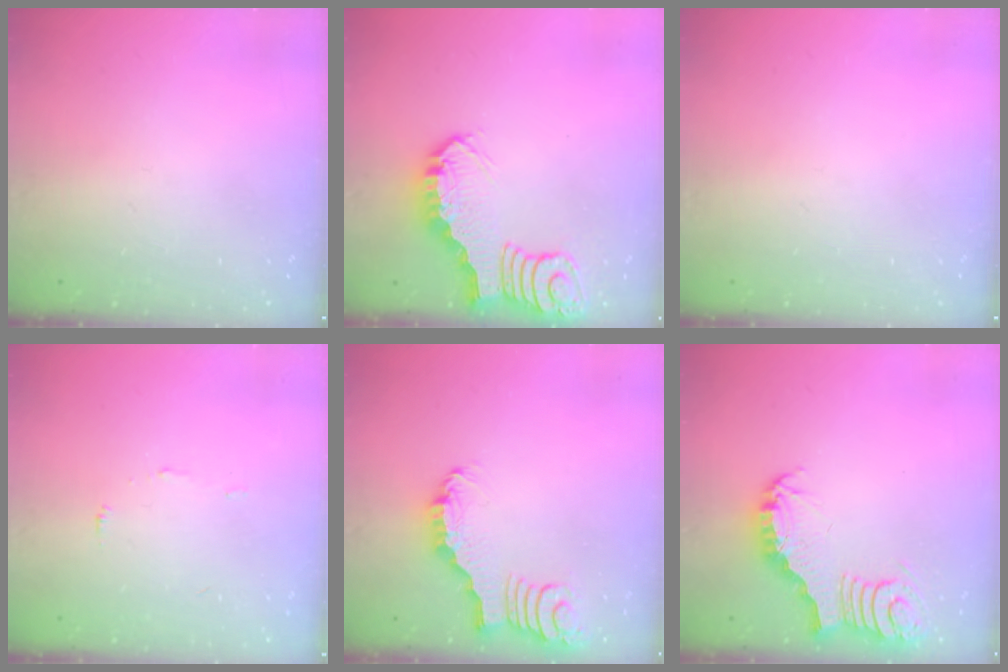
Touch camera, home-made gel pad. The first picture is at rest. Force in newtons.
{"total": 2.9, "press": 2.8, "slide": 0.4}
{"total": 0.0}
{"total": 5.0, "press": 5.0, "slide": 0.4}
{"total": 2.2, "press": 2.2, "slide": 0.4}
{"total": 3.8, "press": 3.7, "slide": 0.6}